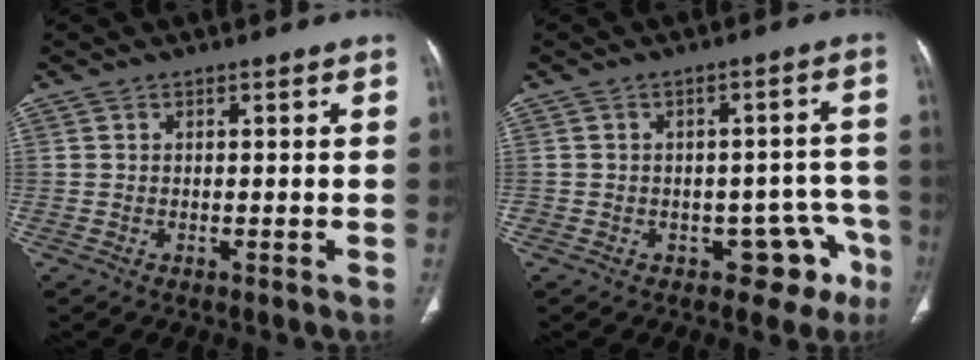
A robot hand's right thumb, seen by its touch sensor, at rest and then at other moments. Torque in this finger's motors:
{"motor_torque": [0.15, -0.07, 0.54, -0.42, -0.02]}